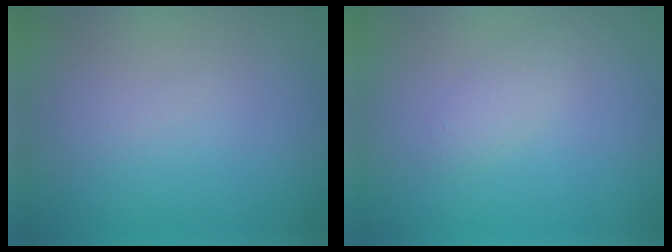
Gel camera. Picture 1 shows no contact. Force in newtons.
{"total": 1.2, "press": 1.2, "slide": 0.0}